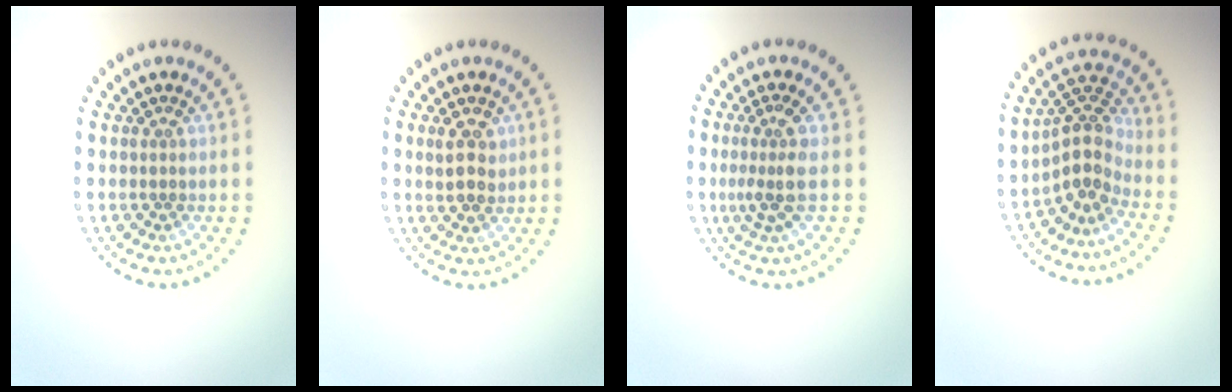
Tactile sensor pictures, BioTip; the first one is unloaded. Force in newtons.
{"total": 2.4, "press": 2.3, "slide": 0.7}
{"total": 2.8, "press": 2.0, "slide": 1.9}
{"total": 3.6, "press": 2.7, "slide": 2.4}